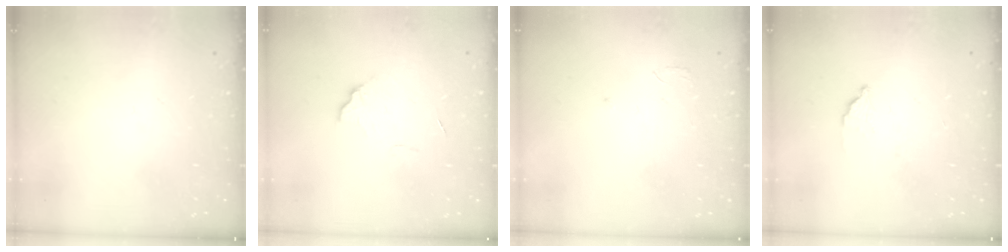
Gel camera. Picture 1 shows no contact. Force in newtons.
{"total": 4.8, "press": 4.8, "slide": 0.4}
{"total": 2.6, "press": 2.6, "slide": 0.2}
{"total": 1.8, "press": 1.8, "slide": 0.1}